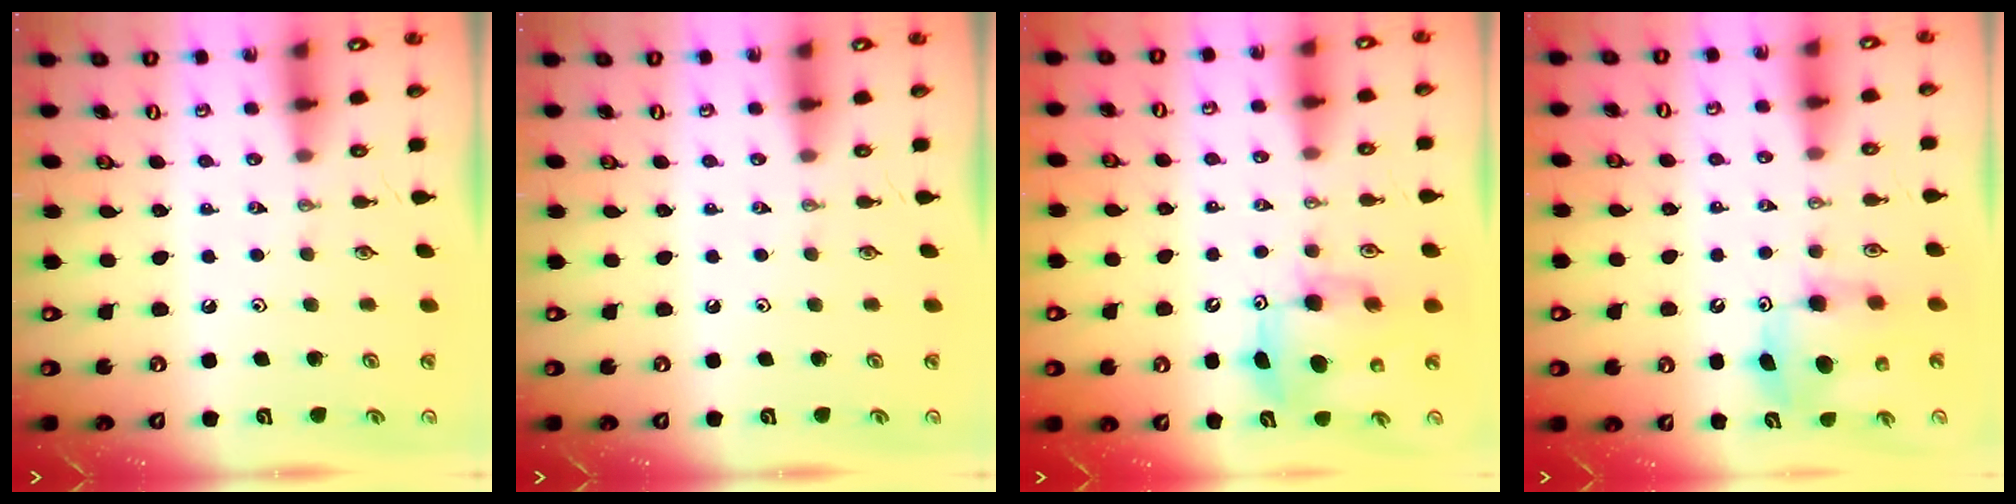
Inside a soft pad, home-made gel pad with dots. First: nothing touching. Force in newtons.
{"total": 0.0}
{"total": 8.4, "press": 8.3, "slide": 1.1}
{"total": 7.9, "press": 7.8, "slide": 0.3}